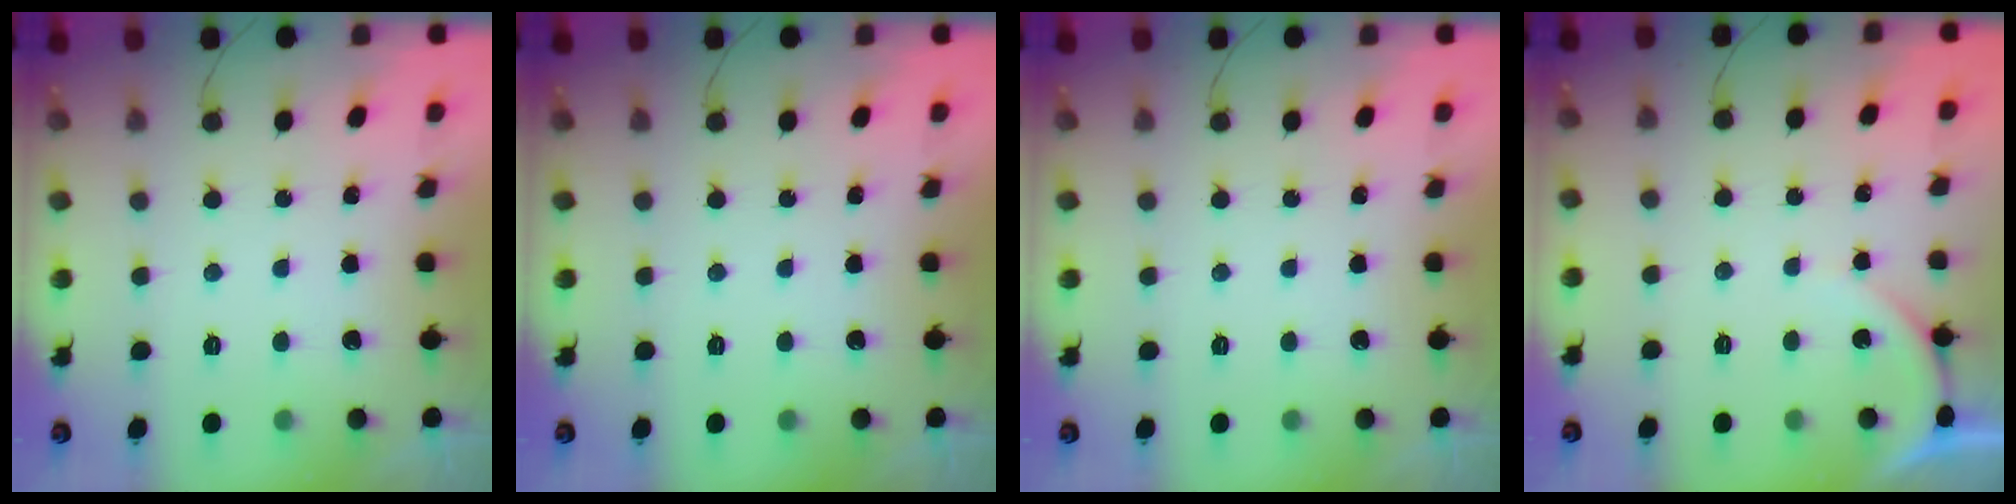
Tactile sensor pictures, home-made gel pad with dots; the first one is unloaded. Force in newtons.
{"total": 0.0}
{"total": 0.0}
{"total": 3.0, "press": 3.0, "slide": 0.3}